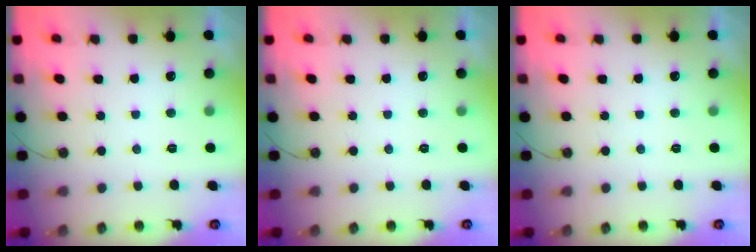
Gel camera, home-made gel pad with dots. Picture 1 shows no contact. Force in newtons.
{"total": 0.0}
{"total": 0.0}